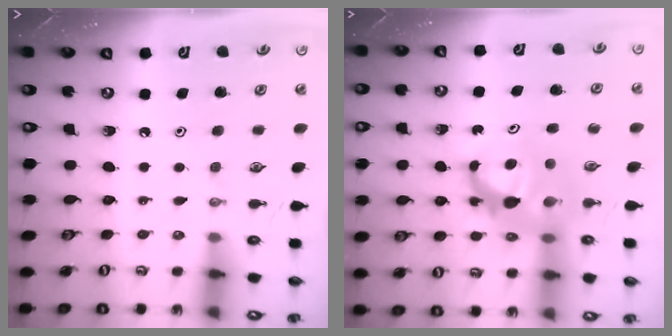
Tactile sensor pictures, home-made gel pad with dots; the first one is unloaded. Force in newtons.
{"total": 9.3, "press": 9.3, "slide": 0.6}